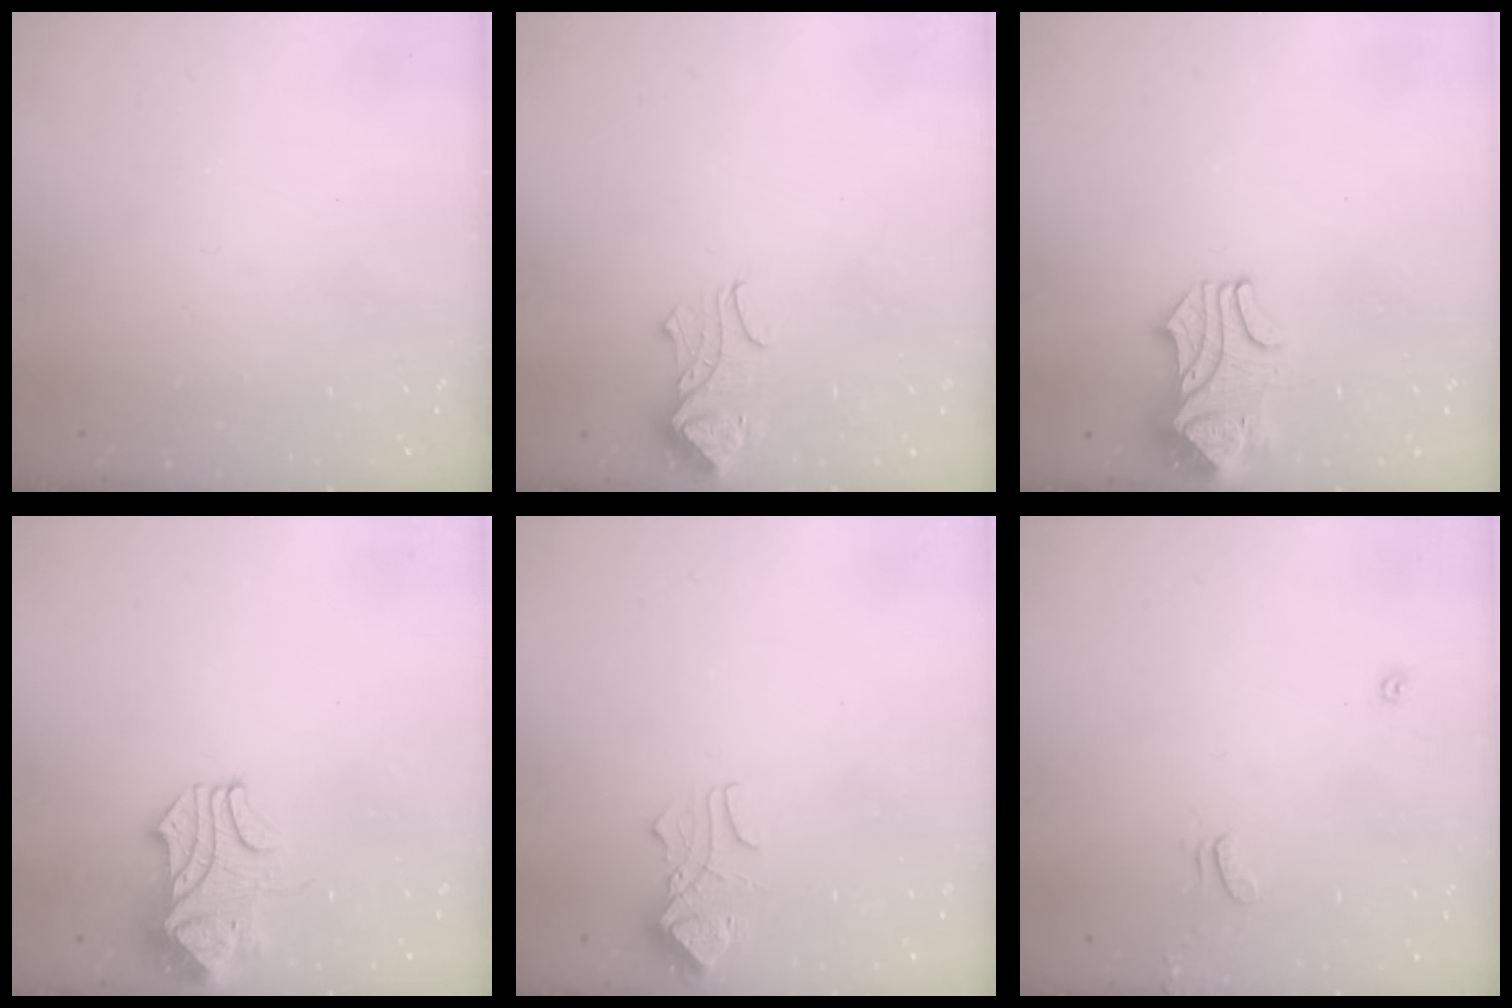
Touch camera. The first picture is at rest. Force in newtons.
{"total": 1.2, "press": 0.6, "slide": 1.0}
{"total": 2.3, "press": 2.1, "slide": 1.0}
{"total": 2.4, "press": 2.2, "slide": 1.0}
{"total": 2.0, "press": 1.9, "slide": 0.6}
{"total": 1.3, "press": 1.2, "slide": 0.4}